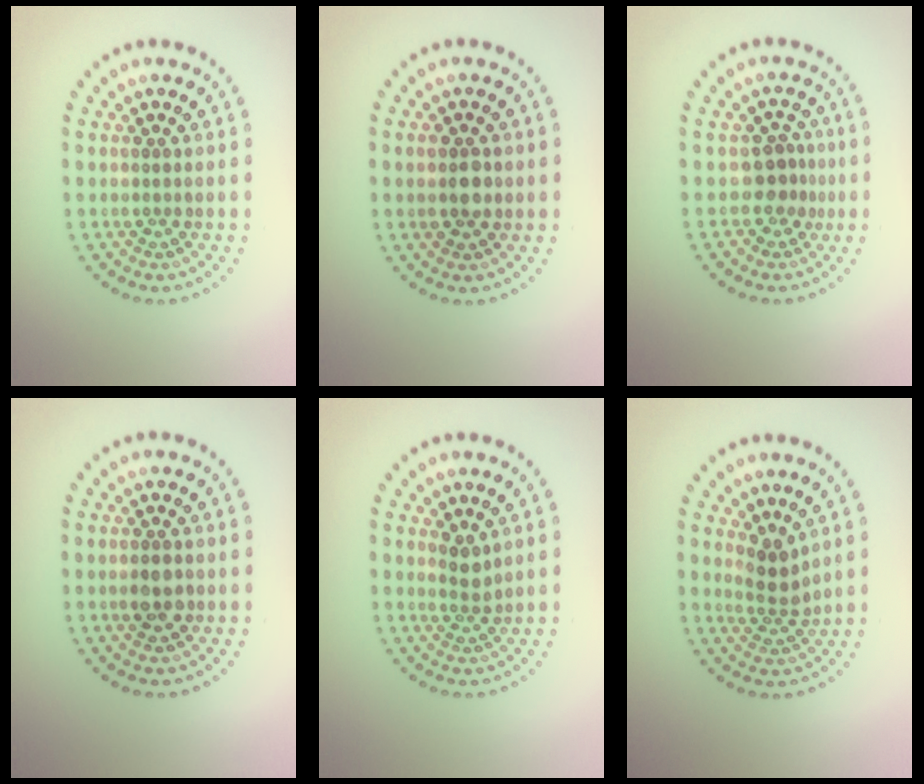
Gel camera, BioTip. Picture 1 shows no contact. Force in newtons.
{"total": 2.6, "press": 2.5, "slide": 0.3}
{"total": 2.3, "press": 1.7, "slide": 1.6}
{"total": 1.8, "press": 1.7, "slide": 0.2}
{"total": 1.7, "press": 1.3, "slide": 1.1}
{"total": 2.4, "press": 1.7, "slide": 1.7}